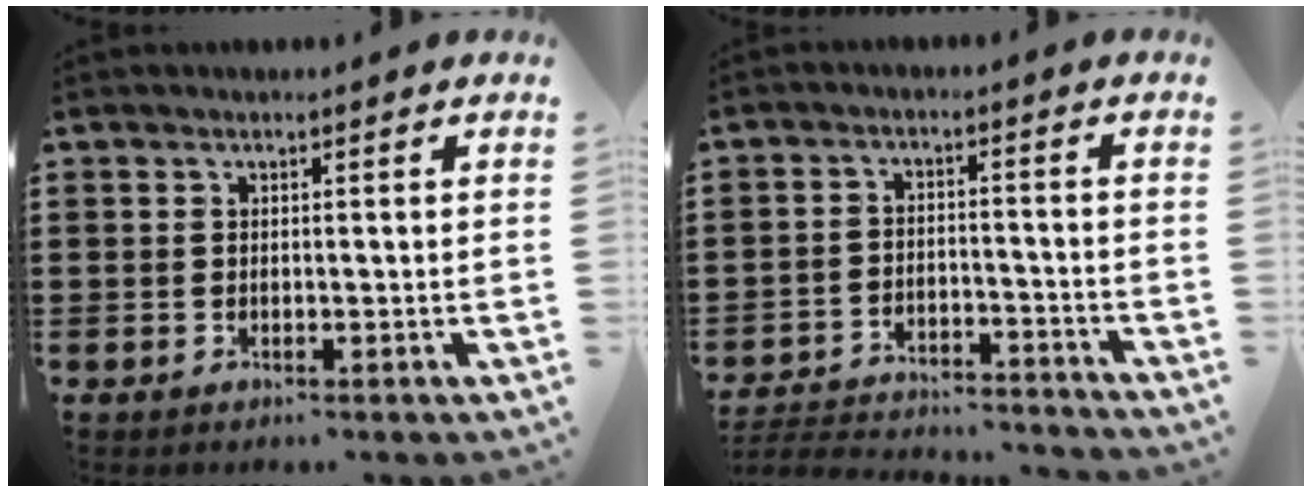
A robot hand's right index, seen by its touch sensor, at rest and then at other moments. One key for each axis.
{"total": 4.0, "fx": -3.9, "fy": 0.3, "fz": 0.6, "tx": -0.023, "ty": 0.000, "tz": -0.086}